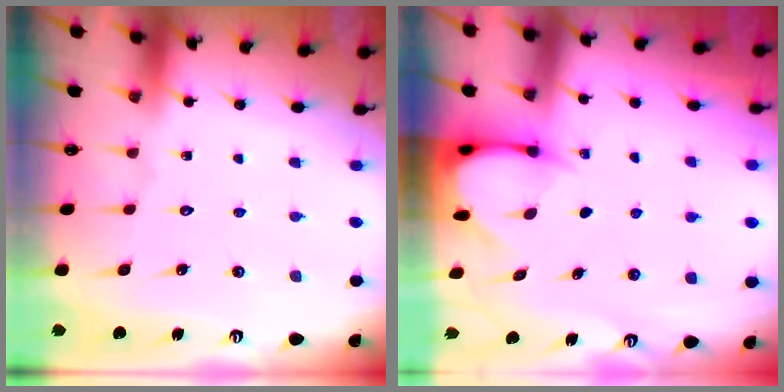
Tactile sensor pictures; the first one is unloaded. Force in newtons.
{"total": 3.6, "press": 3.6, "slide": 0.3}